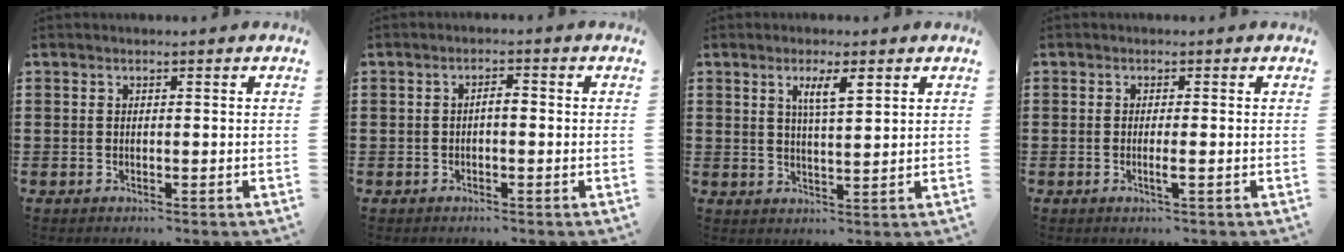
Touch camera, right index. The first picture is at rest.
{"total": 1.7, "force": [-0.4, 0.5, 1.6], "torque": [-0.029, 0.002, -0.008]}
{"total": 4.0, "force": [1.8, 0.9, 3.4], "torque": [-0.064, 0.002, 0.028]}
{"total": 1.7, "force": [-0.5, 0.0, 1.6], "torque": [-0.026, -0.004, -0.010]}